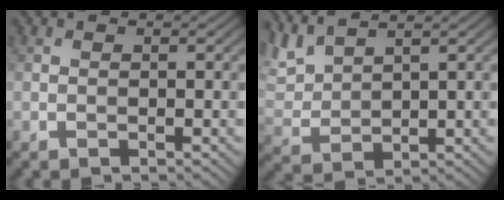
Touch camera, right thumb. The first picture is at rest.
{"total": 5.7, "force": [4.7, 1.4, 2.9], "torque": [-0.089, 0.010, 0.101]}